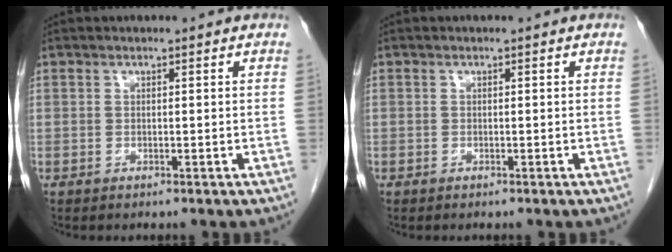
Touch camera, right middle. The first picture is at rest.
{"total": 0.0}